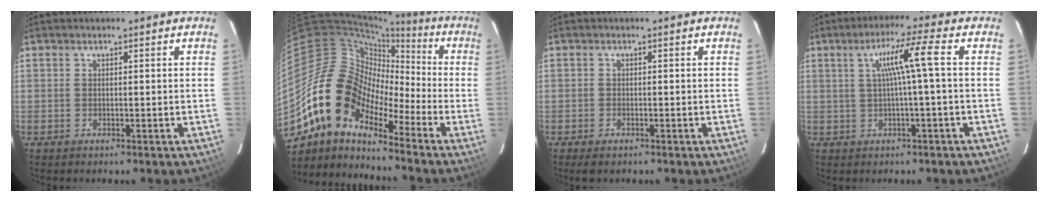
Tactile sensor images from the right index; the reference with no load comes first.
{"total": 14.3, "force": [-9.3, 7.5, 7.8], "torque": [-0.132, 0.013, -0.201]}
{"total": 1.8, "force": [-1.3, 0.8, 0.9], "torque": [-0.020, -0.005, -0.025]}
{"total": 6.1, "force": [0.4, -1.1, 6.0], "torque": [-0.107, 0.007, 0.014]}